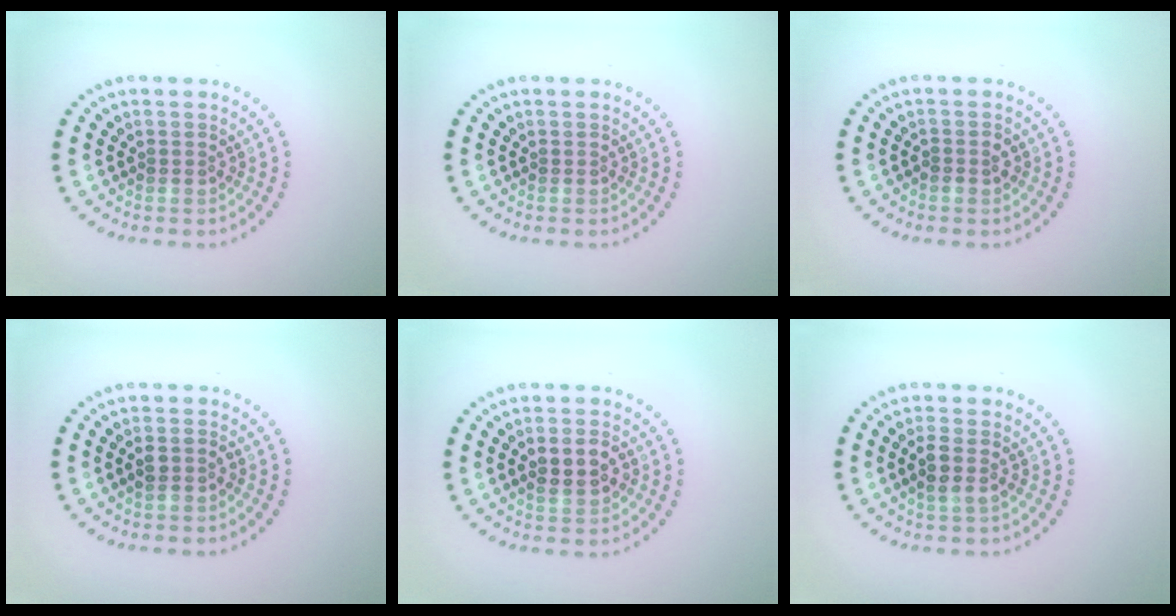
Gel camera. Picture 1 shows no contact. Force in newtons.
{"total": 0.0}
{"total": 1.1, "press": 1.1, "slide": 0.4}
{"total": 1.5, "press": 1.4, "slide": 0.4}
{"total": 2.9, "press": 2.9, "slide": 0.2}
{"total": 1.9, "press": 1.8, "slide": 0.6}